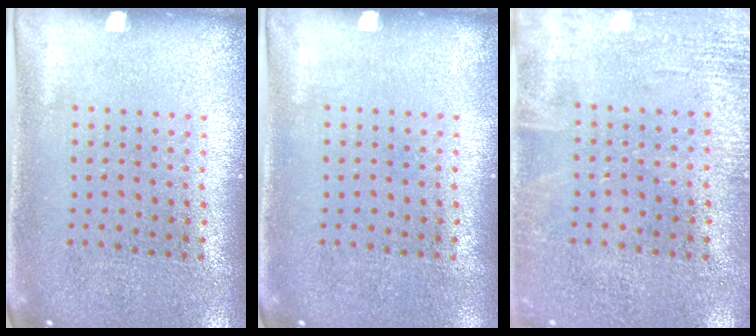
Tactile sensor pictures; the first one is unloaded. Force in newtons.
{"total": 0.0}
{"total": 2.2, "press": 2.2, "slide": 0.3}